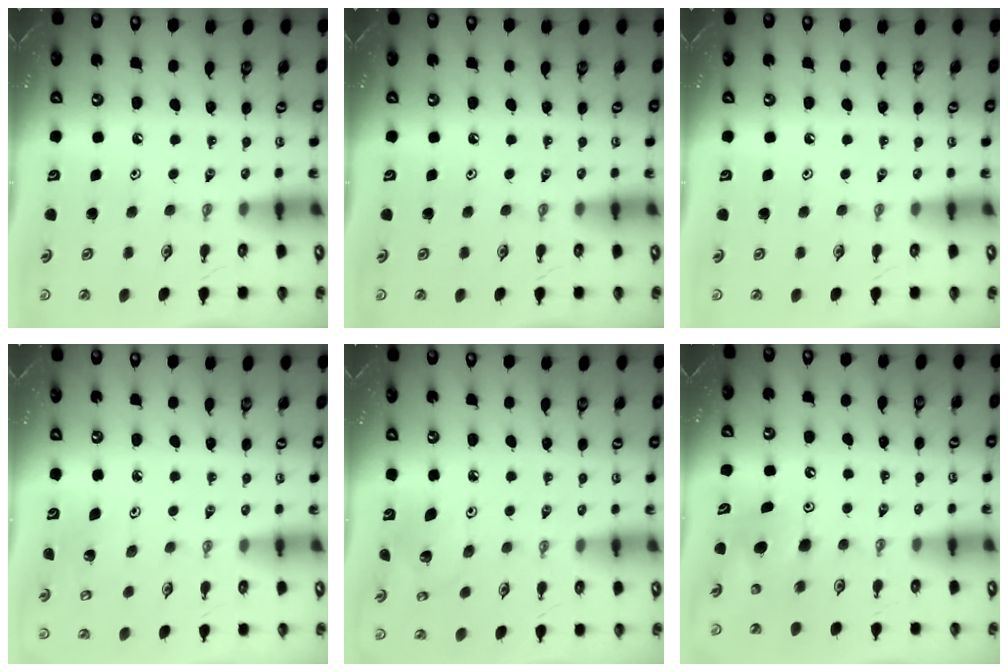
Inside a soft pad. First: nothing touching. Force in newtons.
{"total": 0.0}
{"total": 0.0}
{"total": 3.2, "press": 3.2, "slide": 0.5}
{"total": 5.5, "press": 5.5, "slide": 0.3}
{"total": 7.0, "press": 6.9, "slide": 1.4}